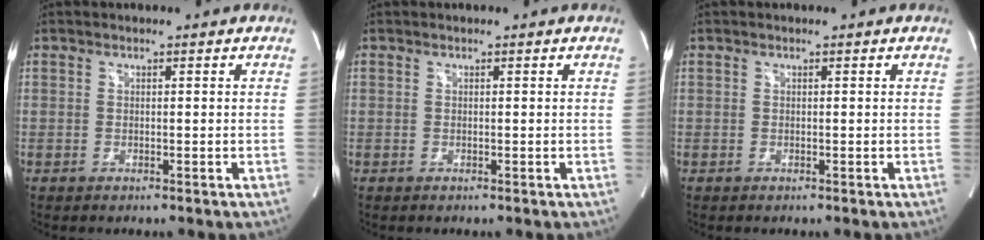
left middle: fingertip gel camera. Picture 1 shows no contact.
{"total": 0.0}
{"total": 0.0}